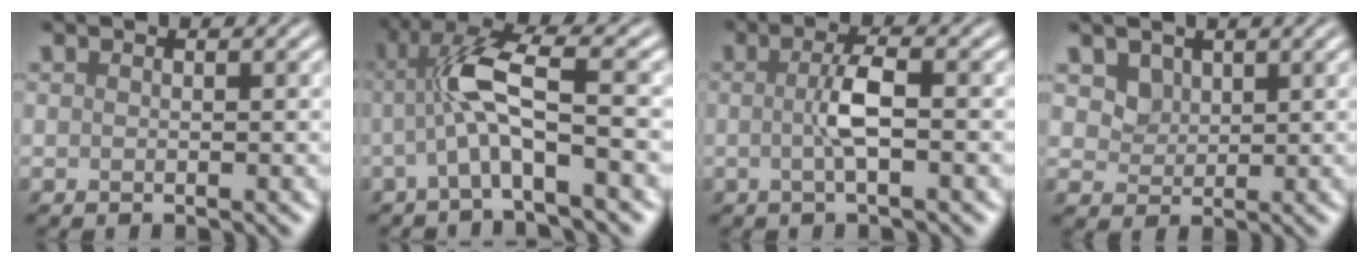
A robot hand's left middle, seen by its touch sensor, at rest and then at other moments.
{"total": 5.2, "force": [-1.2, 0.8, 5.0], "torque": [-0.107, 0.022, -0.028]}
{"total": 2.7, "force": [-0.3, 0.3, 2.7], "torque": [-0.057, 0.007, -0.008]}
{"total": 2.1, "force": [1.2, 1.5, 0.7], "torque": [-0.025, -0.016, 0.039]}